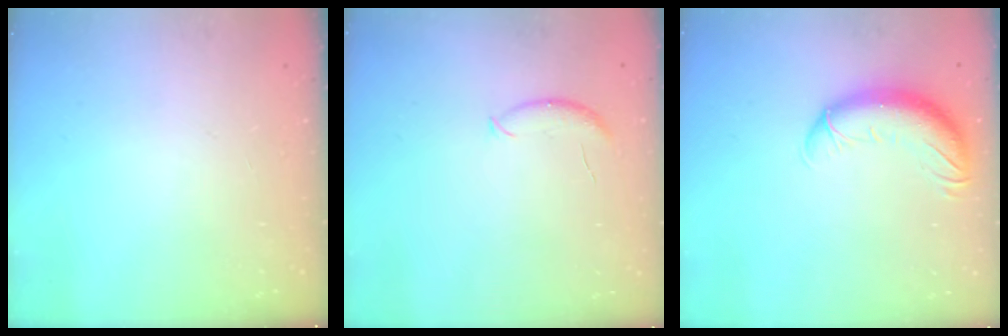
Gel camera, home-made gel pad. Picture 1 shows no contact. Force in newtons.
{"total": 8.7, "press": 8.6, "slide": 1.2}
{"total": 12.3, "press": 11.9, "slide": 3.1}